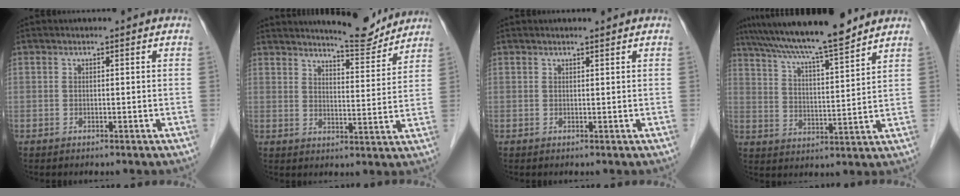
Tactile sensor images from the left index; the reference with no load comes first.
{"total": 8.7, "force": [8.4, 1.1, 2.0], "torque": [-0.034, -0.012, 0.114]}
{"total": 0.8, "force": [0.8, -0.1, 0.3], "torque": [-0.009, 0.002, 0.015]}
{"total": 14.5, "force": [12.6, 0.0, 7.1], "torque": [-0.124, 0.013, 0.202]}